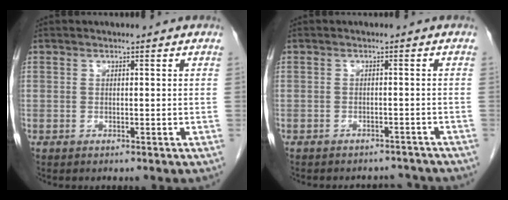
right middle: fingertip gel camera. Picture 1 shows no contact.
{"total": 6.4, "force": [-6.0, 2.0, 0.7], "torque": [-0.006, 0.008, -0.067]}